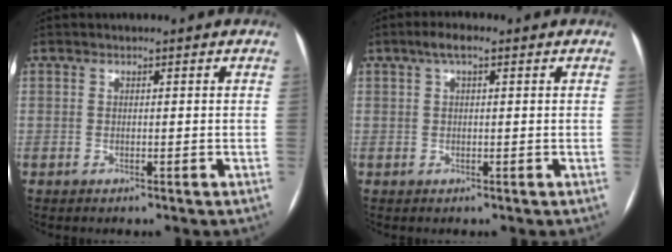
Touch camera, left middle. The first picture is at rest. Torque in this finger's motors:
{"motor_torque": [0.40, -0.07, 0.07, 0.05]}